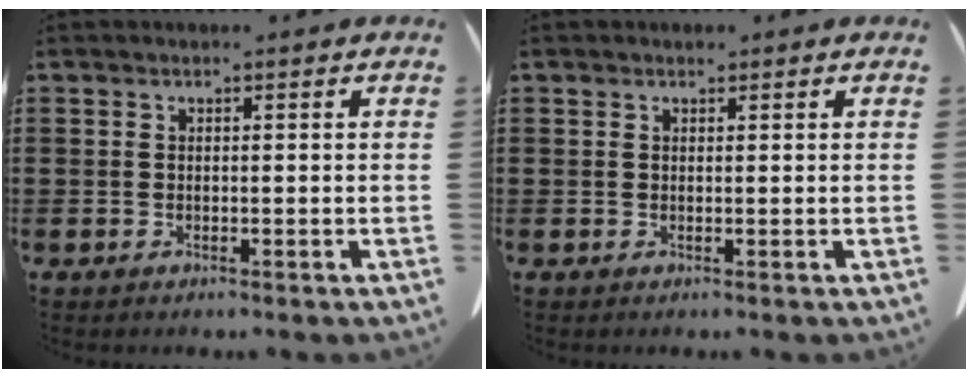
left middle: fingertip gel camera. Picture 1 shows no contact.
{"total": 0.5, "force": [0.4, 0.3, 0.1], "torque": [-0.003, 0.002, 0.008]}